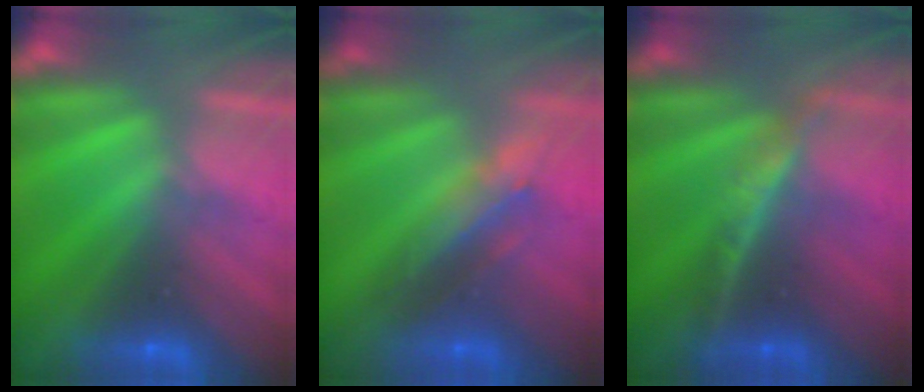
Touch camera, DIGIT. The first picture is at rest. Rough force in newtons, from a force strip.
{"total": 2.9}
{"total": 2.4}